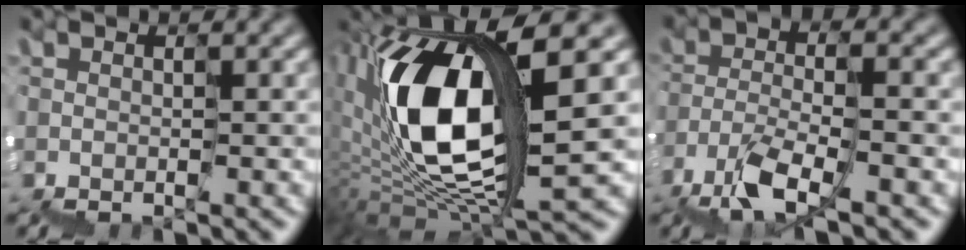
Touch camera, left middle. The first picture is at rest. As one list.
[{"total": 10.9, "force": [3.4, 3.4, 9.8], "torque": [-0.200, 0.003, 0.069]}, {"total": 4.6, "force": [-2.8, 1.2, 3.4], "torque": [-0.077, 0.006, -0.051]}]